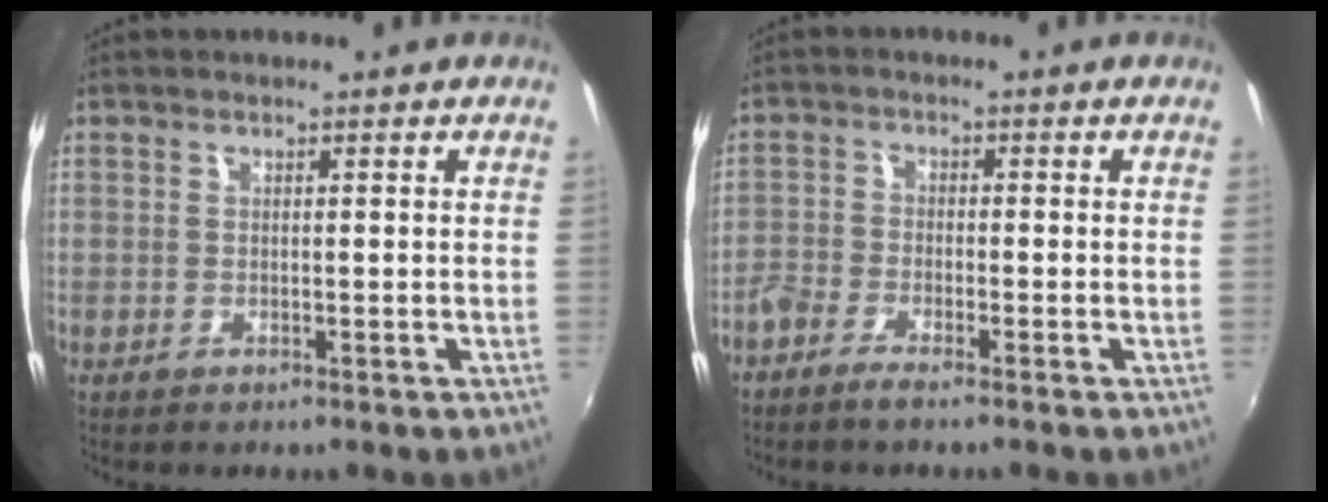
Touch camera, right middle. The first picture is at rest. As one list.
[{"total": 3.3, "force": [-2.7, 0.7, 1.8], "torque": [-0.053, -0.002, -0.063]}]